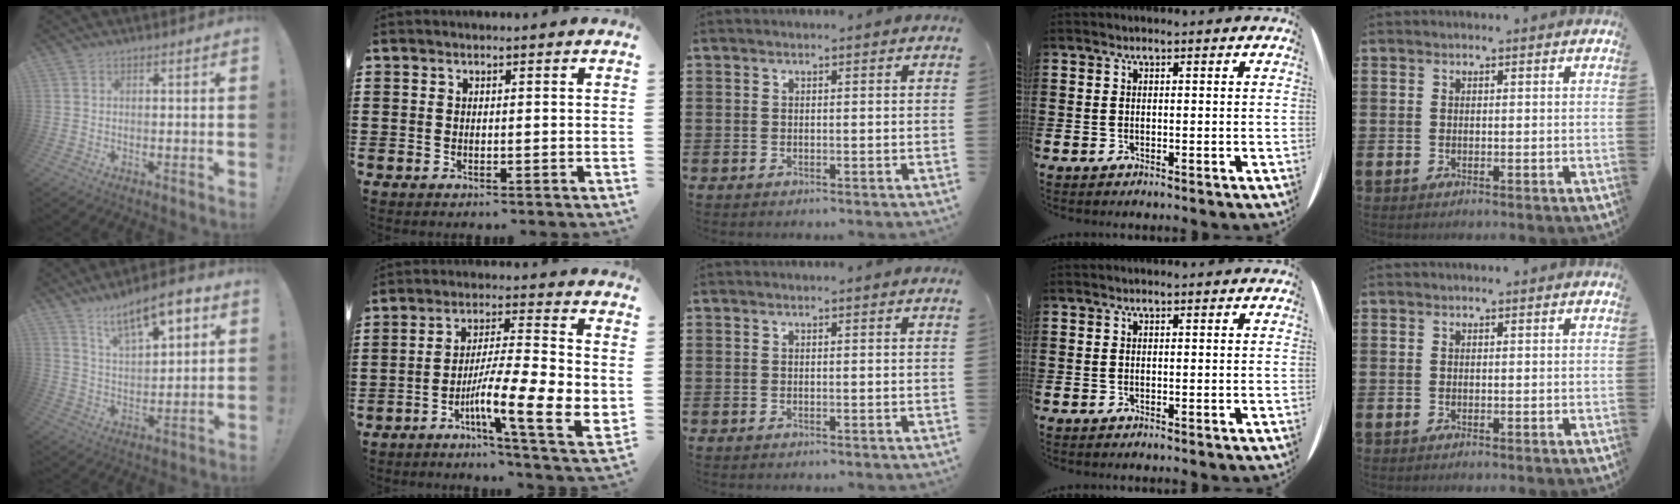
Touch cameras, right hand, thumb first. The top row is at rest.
{"thumb": {"total": 12.9, "force": [8.1, 4.8, 8.8], "torque": [-0.130, -0.049, 0.134]}, "index": {"total": 12.1, "force": [-3.5, 2.0, 11.4], "torque": [-0.199, -0.020, -0.068]}}